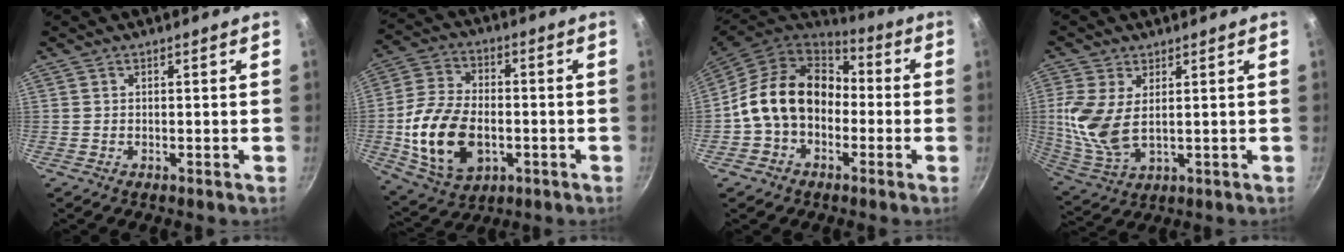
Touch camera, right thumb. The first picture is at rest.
{"total": 17.1, "force": [-3.2, 11.0, 12.7], "torque": [-0.232, 0.016, -0.050]}
{"total": 16.1, "force": [-1.4, 12.5, 10.1], "torque": [-0.142, 0.051, -0.036]}
{"total": 10.9, "force": [2.0, 5.9, 9.0], "torque": [-0.189, -0.013, 0.048]}